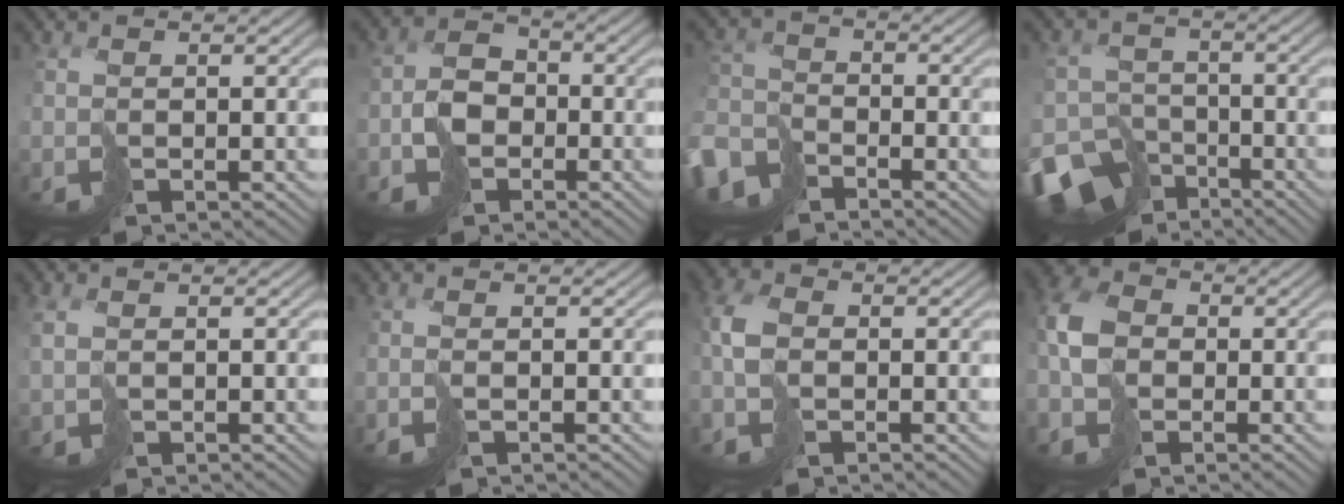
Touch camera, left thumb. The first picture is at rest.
{"total": 5.2, "force": [-2.3, 4.1, 2.3], "torque": [-0.045, -0.006, -0.046]}
{"total": 7.0, "force": [-5.0, 4.1, 2.7], "torque": [-0.072, -0.017, -0.109]}
{"total": 10.6, "force": [-7.4, 6.7, 3.4], "torque": [-0.081, -0.038, -0.120]}
{"total": 0.9, "force": [0.5, 0.5, 0.5], "torque": [-0.021, -0.003, 0.014]}
{"total": 1.3, "force": [-0.7, 0.3, 1.1], "torque": [-0.025, 0.000, -0.017]}
{"total": 4.2, "force": [-0.6, 2.8, 3.1], "torque": [-0.084, 0.005, -0.016]}
{"total": 6.4, "force": [-1.0, 4.9, 3.9], "torque": [-0.111, -0.003, -0.027]}